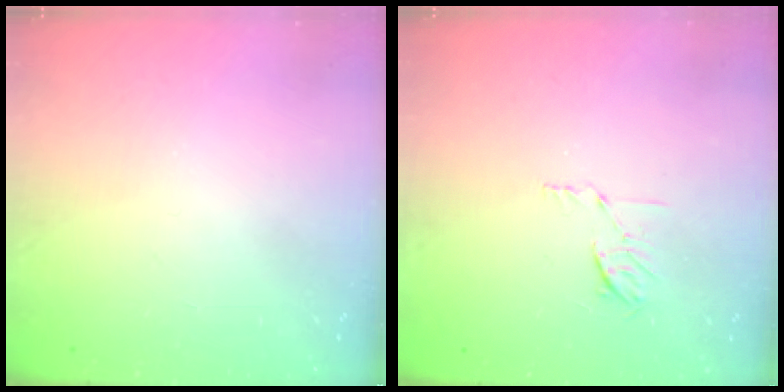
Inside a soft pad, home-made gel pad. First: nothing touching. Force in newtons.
{"total": 5.2, "press": 5.1, "slide": 0.9}